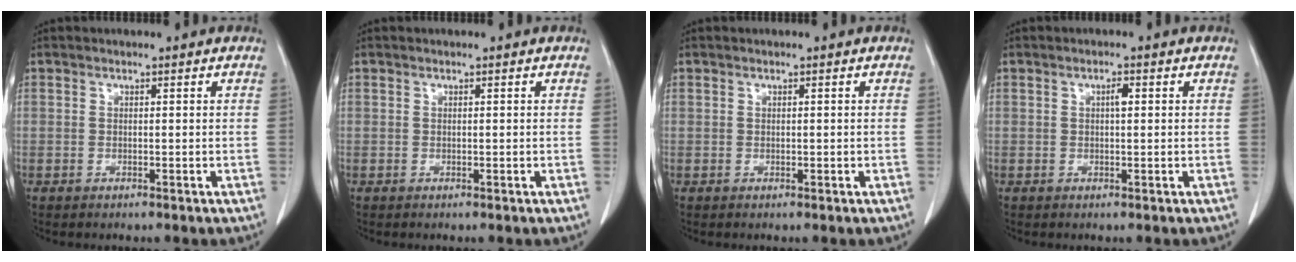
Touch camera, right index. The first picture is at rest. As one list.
[{"total": 0.0}, {"total": 0.0}, {"total": 1.3, "force": [0.3, 0.3, 1.2], "torque": [-0.021, 0.003, 0.004]}]